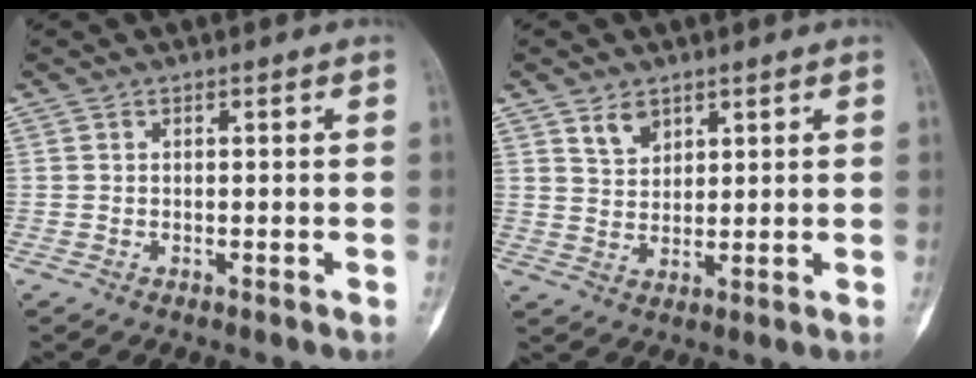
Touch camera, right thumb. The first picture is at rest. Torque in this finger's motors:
{"motor_torque": [-0.73, 0.70, 0.16, 0.51, 0.01]}